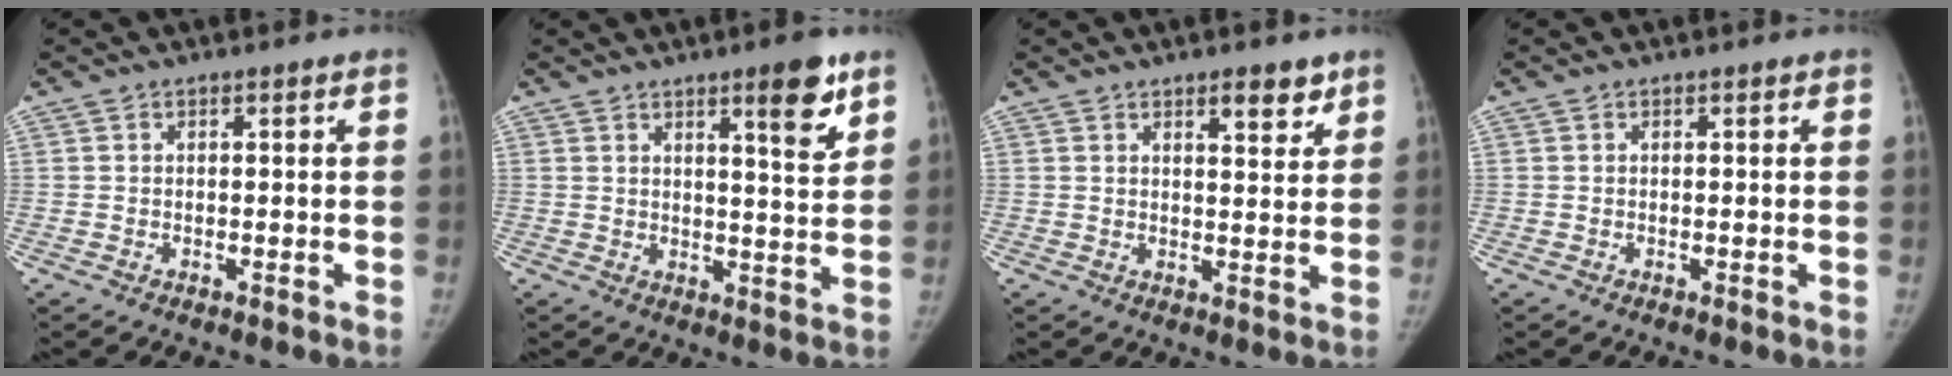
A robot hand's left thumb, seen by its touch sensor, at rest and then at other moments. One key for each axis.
{"total": 7.7, "fx": 4.7, "fy": 1.5, "fz": 5.9, "tx": -0.073, "ty": -0.032, "tz": 0.066}
{"total": 4.9, "fx": 3.3, "fy": 1.7, "fz": 3.1, "tx": -0.027, "ty": -0.022, "tz": 0.046}
{"total": 0.0}